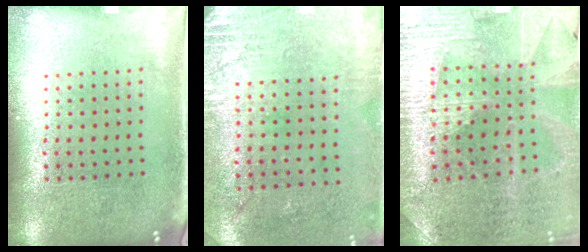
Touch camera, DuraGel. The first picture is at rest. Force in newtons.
{"total": 2.8, "press": 2.4, "slide": 1.5}
{"total": 3.0, "press": 2.9, "slide": 0.5}